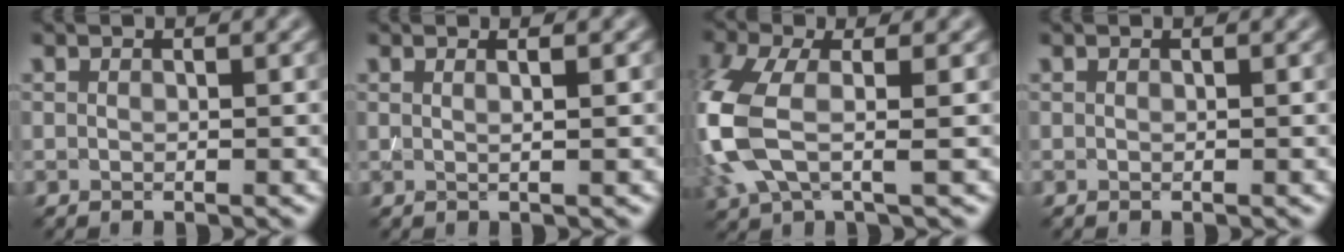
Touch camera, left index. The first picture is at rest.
{"total": 1.6, "force": [0.5, 0.7, 1.4], "torque": [-0.010, 0.000, -0.008]}
{"total": 7.1, "force": [-0.9, 3.4, 6.2], "torque": [-0.173, -0.001, -0.026]}
{"total": 0.0}